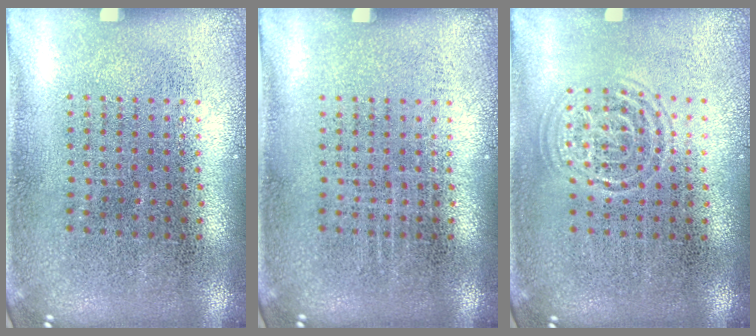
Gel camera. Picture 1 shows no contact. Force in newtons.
{"total": 0.0}
{"total": 1.5, "press": 1.5, "slide": 0.1}